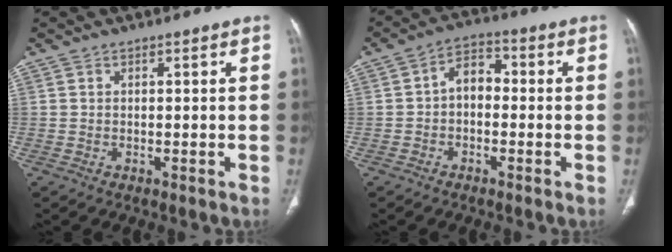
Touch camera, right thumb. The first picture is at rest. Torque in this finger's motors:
{"motor_torque": [1.64, 2.29, 0.71, -0.62, 0.02]}